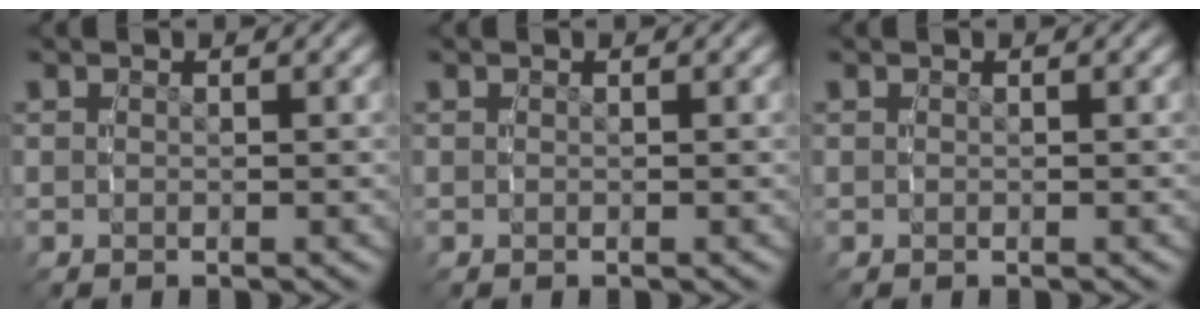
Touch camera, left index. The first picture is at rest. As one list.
[{"total": 0.0}, {"total": 0.0}]